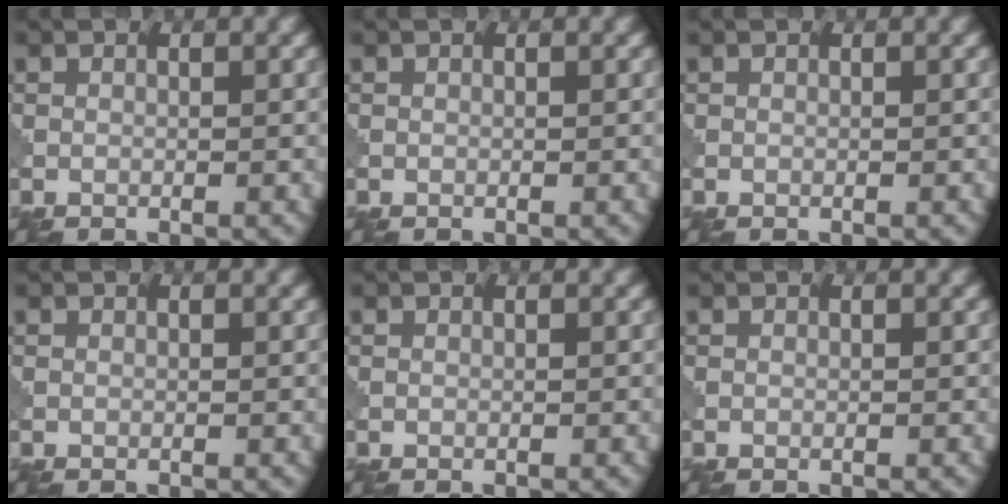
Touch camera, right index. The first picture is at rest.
{"total": 0.0}
{"total": 0.0}
{"total": 0.0}
{"total": 0.0}
{"total": 0.0}